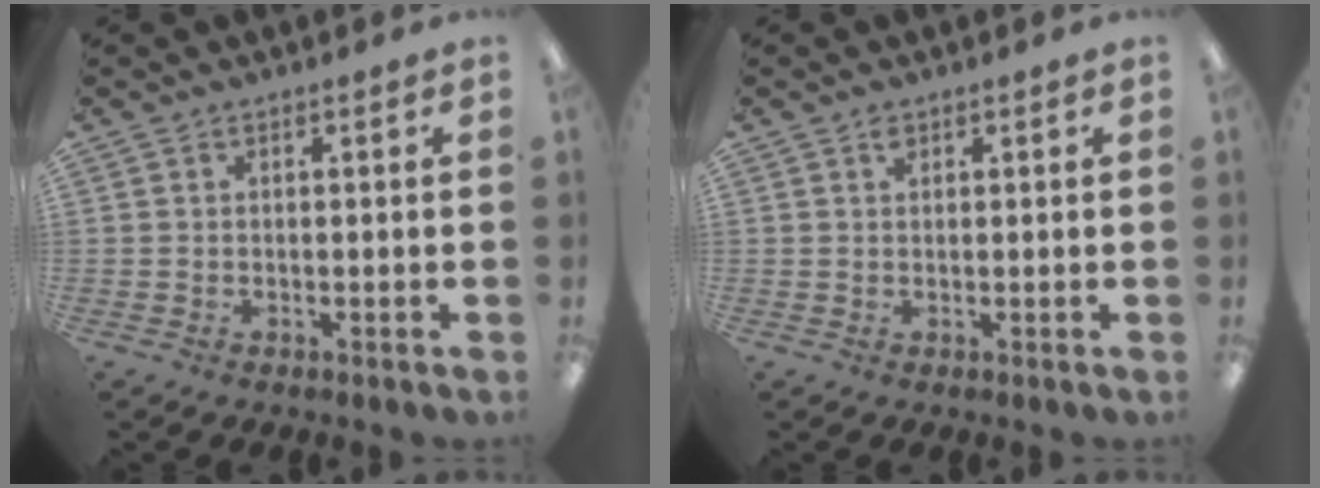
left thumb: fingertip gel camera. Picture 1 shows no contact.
{"total": 1.1, "force": [0.7, 0.6, 0.5], "torque": [-0.005, -0.003, 0.012]}